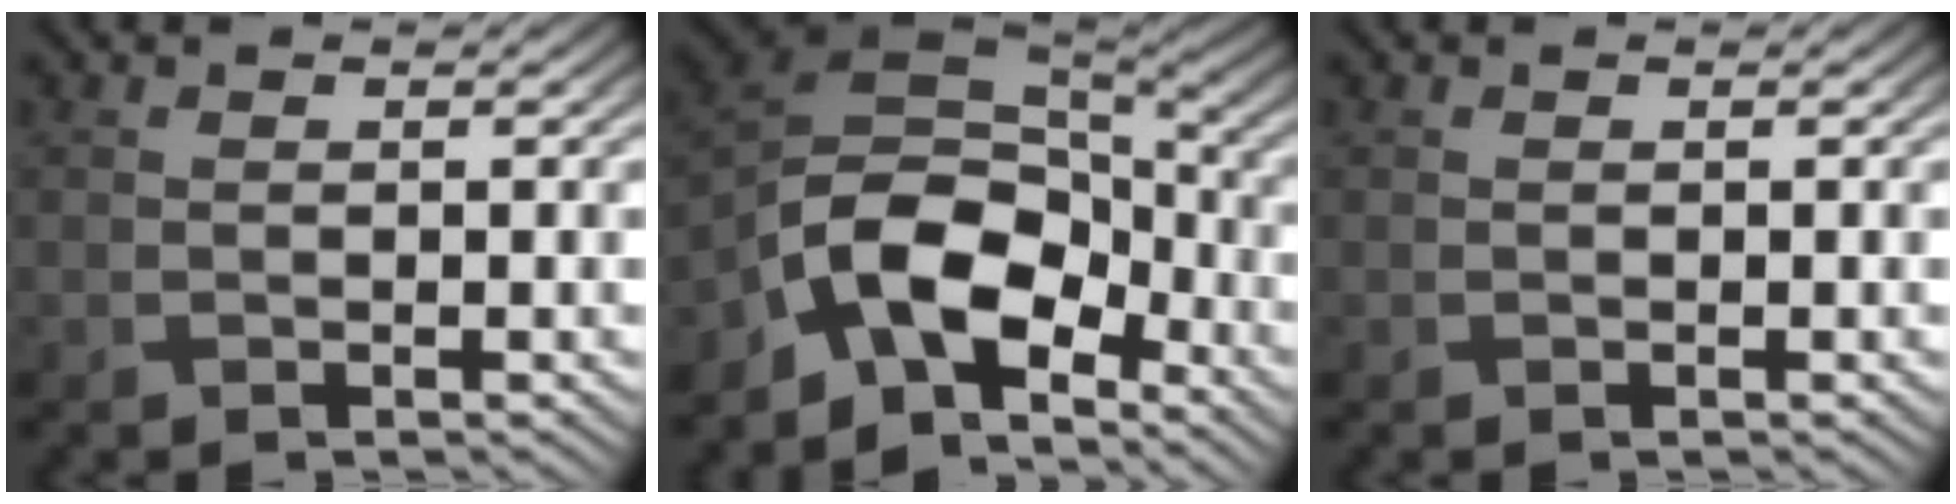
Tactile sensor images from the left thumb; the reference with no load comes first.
{"total": 12.4, "force": [-6.5, 7.0, 7.9], "torque": [-0.164, -0.008, -0.139]}
{"total": 0.0}